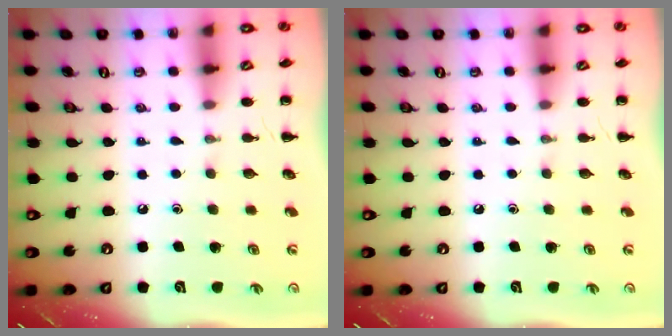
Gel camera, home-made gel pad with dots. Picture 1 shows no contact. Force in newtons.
{"total": 0.0}